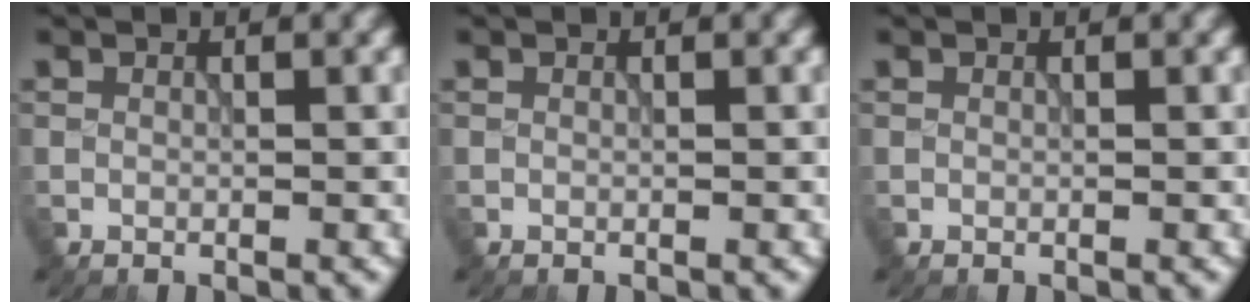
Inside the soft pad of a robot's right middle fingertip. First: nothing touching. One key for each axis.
{"total": 0.0}
{"total": 0.0}